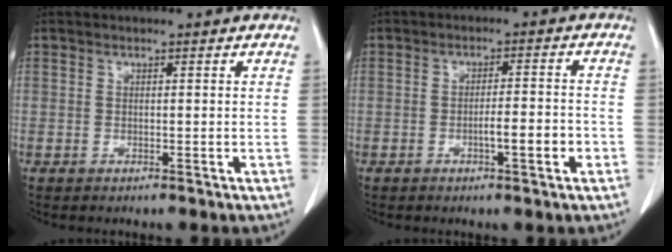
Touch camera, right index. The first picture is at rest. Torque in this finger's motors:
{"motor_torque": [0.75, -0.59, 0.21, 0.09]}